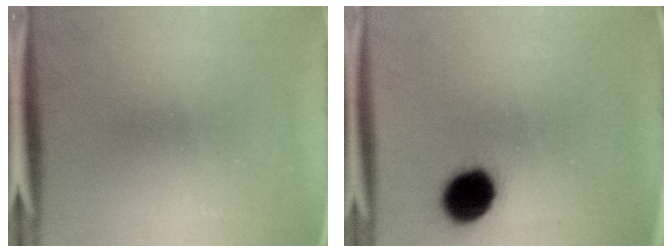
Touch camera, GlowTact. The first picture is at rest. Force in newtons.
{"total": 10.7}